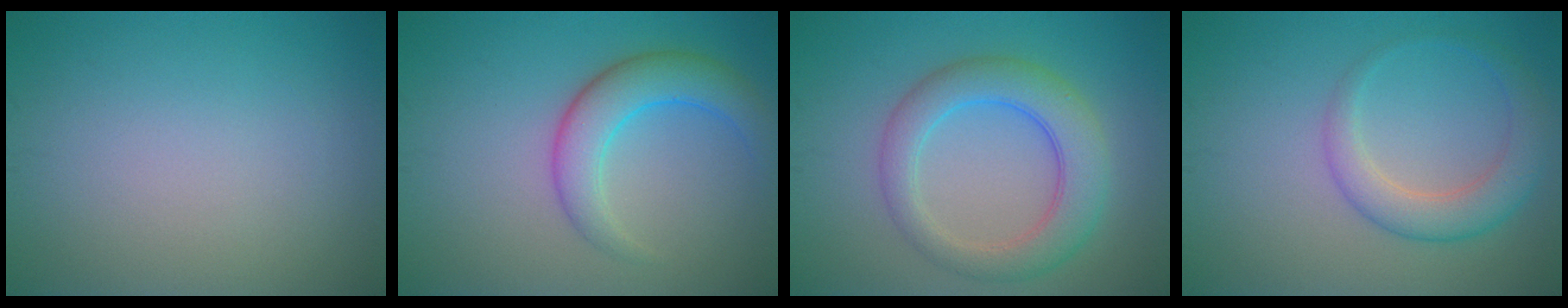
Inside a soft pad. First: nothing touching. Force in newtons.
{"total": 4.6, "press": 4.6, "slide": 0.2}
{"total": 5.6, "press": 5.6, "slide": 0.2}
{"total": 3.7, "press": 3.7, "slide": 0.2}